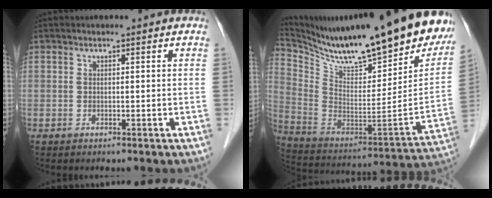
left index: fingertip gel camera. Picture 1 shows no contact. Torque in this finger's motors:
{"motor_torque": [0.13, -0.49, 0.33, 0.10]}